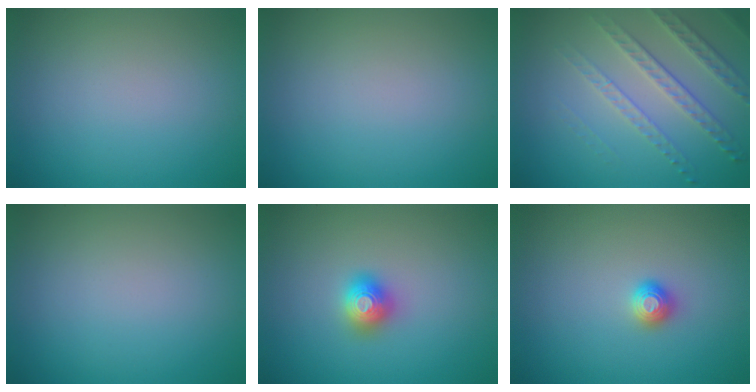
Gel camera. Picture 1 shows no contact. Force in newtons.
{"total": 0.0}
{"total": 3.5, "press": 3.1, "slide": 1.6}
{"total": 0.0}
{"total": 2.0, "press": 2.0, "slide": 0.2}
{"total": 1.2, "press": 1.1, "slide": 0.2}